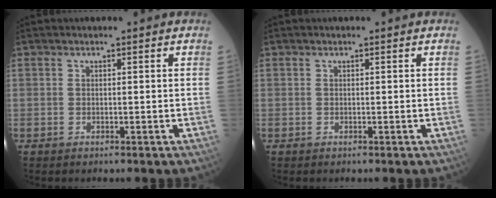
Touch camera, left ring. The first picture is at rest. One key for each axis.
{"total": 0.0}